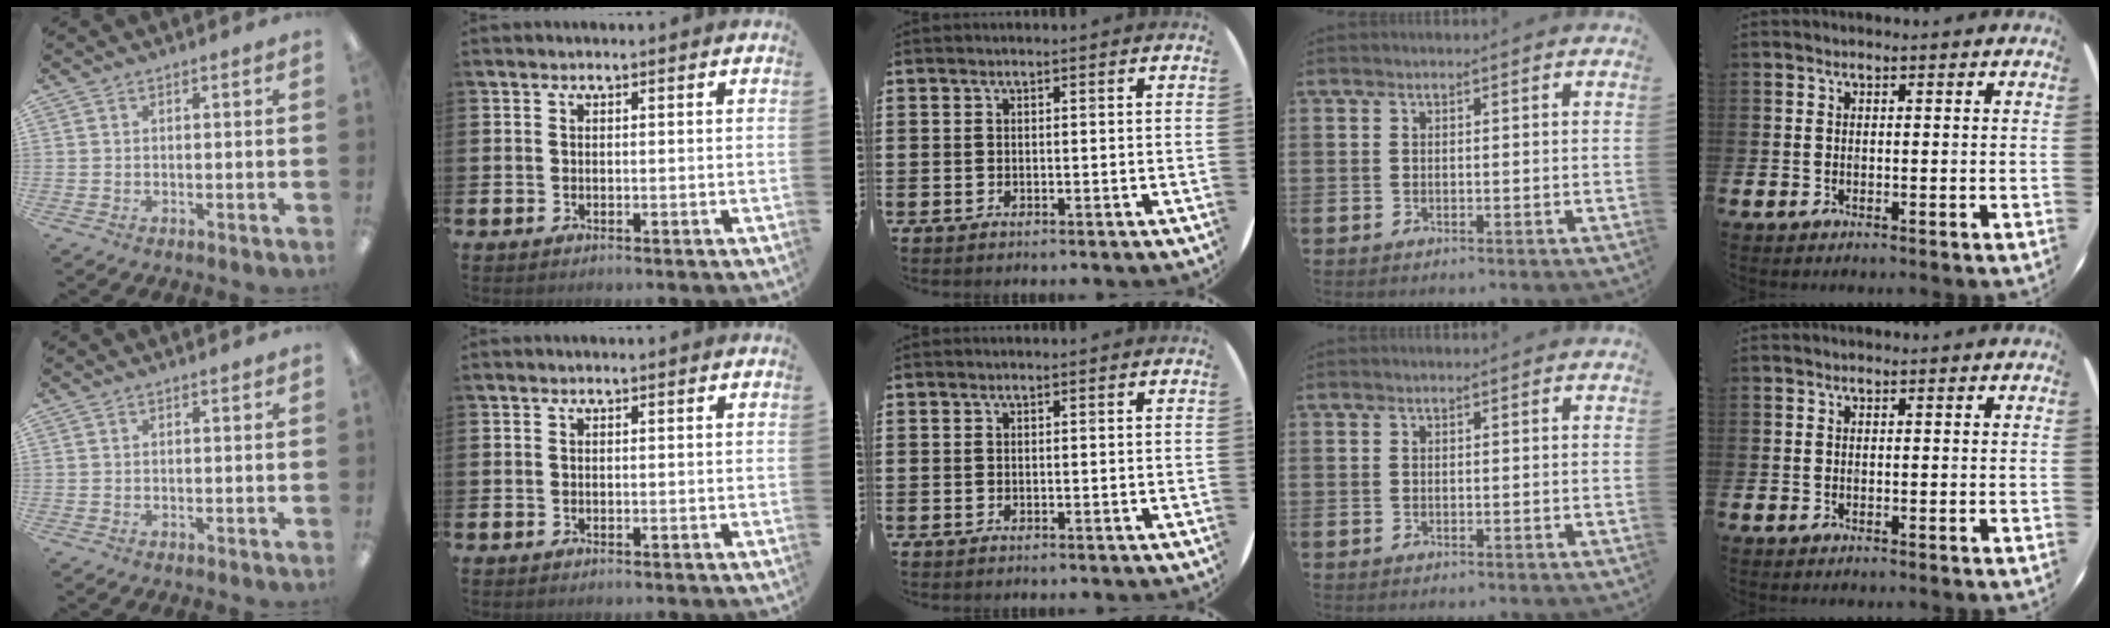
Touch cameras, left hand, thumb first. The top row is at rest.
{}